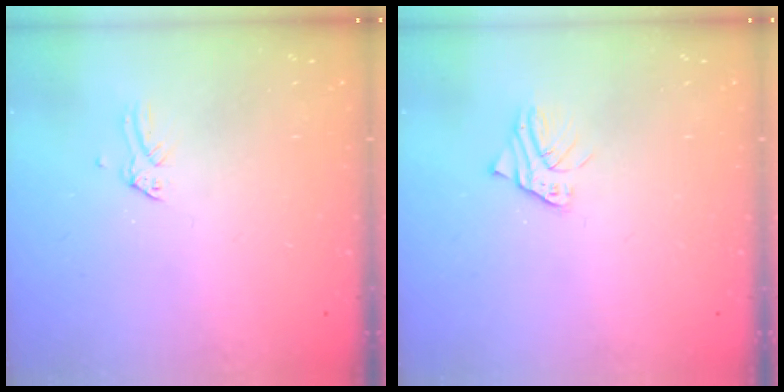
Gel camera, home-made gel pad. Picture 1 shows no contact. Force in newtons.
{"total": 2.7, "press": 2.6, "slide": 0.3}